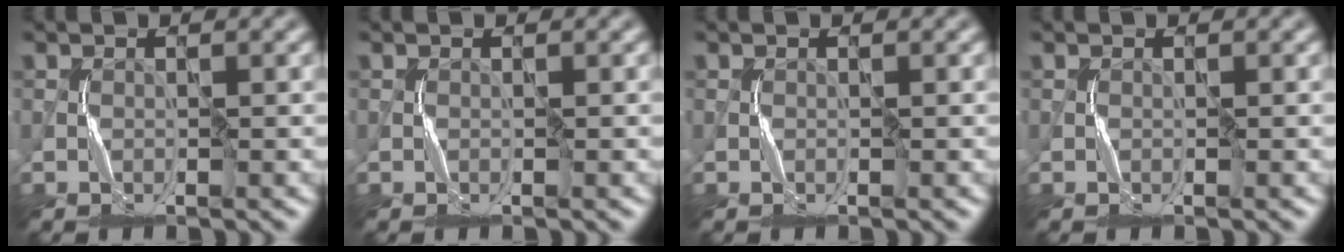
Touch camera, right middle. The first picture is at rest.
{"total": 0.0}
{"total": 0.0}
{"total": 0.0}